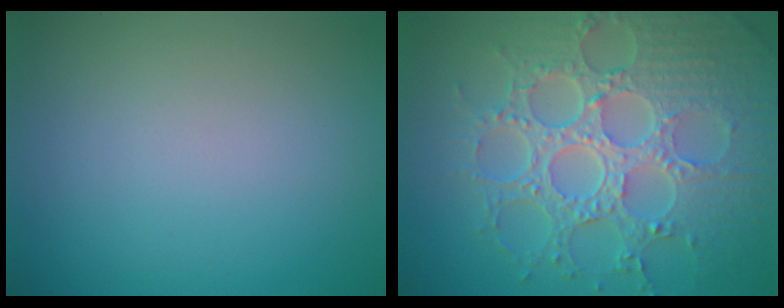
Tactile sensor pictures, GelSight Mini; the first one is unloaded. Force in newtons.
{"total": 8.8, "press": 6.4, "slide": 5.9}